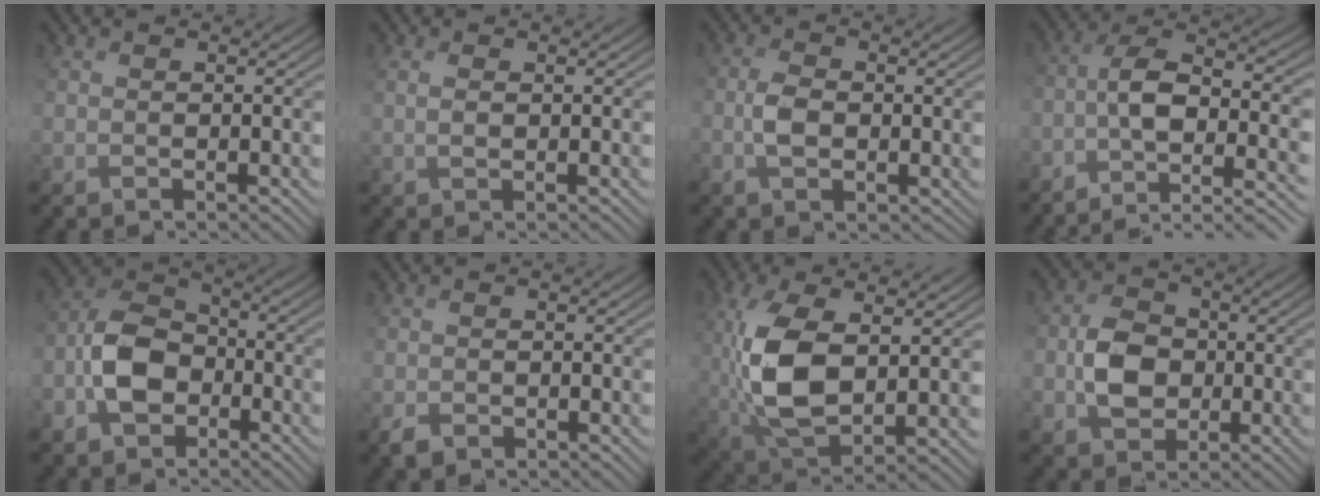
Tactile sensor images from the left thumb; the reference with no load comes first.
{"total": 1.5, "force": [0.3, 0.5, 1.4], "torque": [-0.034, 0.002, 0.007]}
{"total": 3.7, "force": [-0.6, 2.3, 2.9], "torque": [-0.064, -0.001, -0.014]}
{"total": 10.4, "force": [-4.8, 3.5, 8.5], "torque": [-0.149, 0.004, -0.086]}
{"total": 8.3, "force": [-3.1, 5.6, 5.3], "torque": [-0.114, 0.006, -0.076]}
{"total": 1.4, "force": [-0.8, 1.0, 0.6], "torque": [-0.014, -0.007, -0.017]}
{"total": 11.8, "force": [1.3, 5.5, 10.4], "torque": [-0.242, -0.010, 0.030]}
{"total": 5.9, "force": [-1.0, 4.7, 3.5], "torque": [-0.073, -0.001, -0.022]}